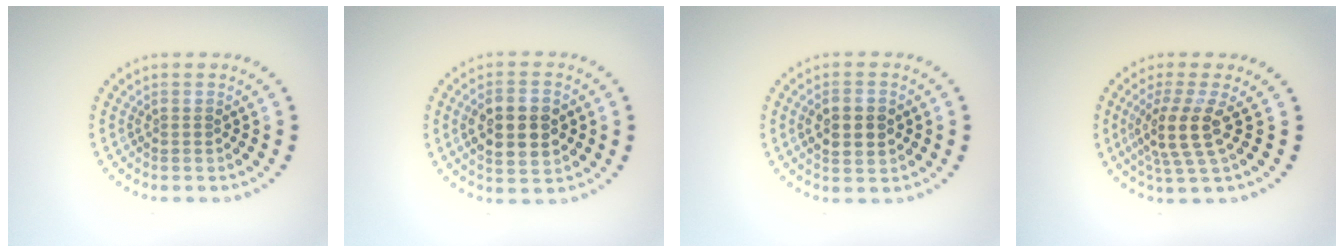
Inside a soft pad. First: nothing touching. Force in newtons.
{"total": 4.9, "press": 4.9, "slide": 0.4}
{"total": 3.9, "press": 3.9, "slide": 0.2}
{"total": 3.8, "press": 2.9, "slide": 2.5}